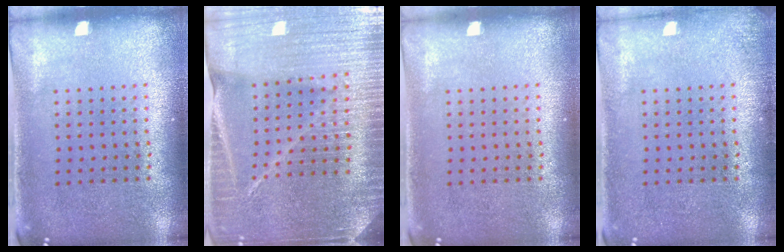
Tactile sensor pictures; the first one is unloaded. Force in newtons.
{"total": 5.3, "press": 4.7, "slide": 2.4}
{"total": 0.0}
{"total": 1.0, "press": 1.0, "slide": 0.3}